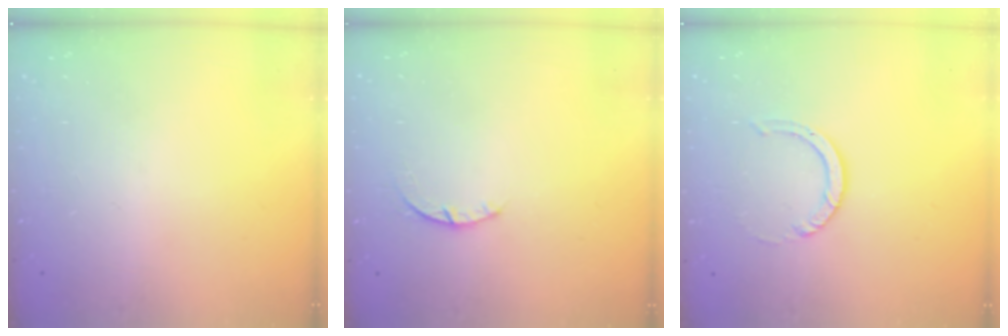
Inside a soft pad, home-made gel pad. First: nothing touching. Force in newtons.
{"total": 1.2, "press": 1.2, "slide": 0.3}
{"total": 4.0, "press": 4.0, "slide": 0.3}